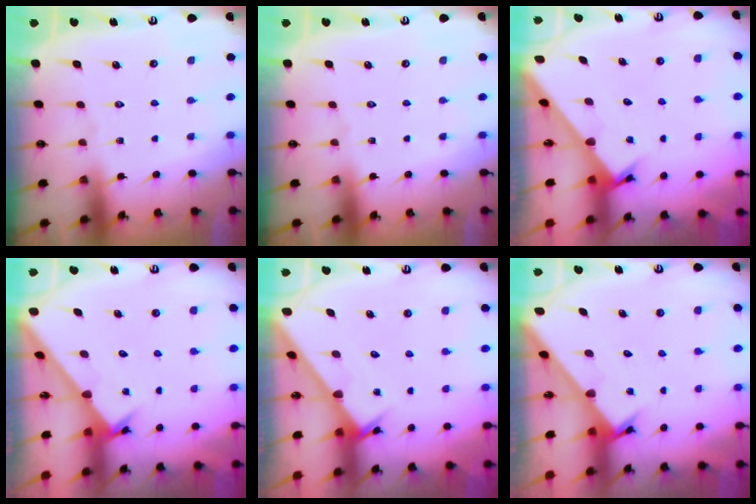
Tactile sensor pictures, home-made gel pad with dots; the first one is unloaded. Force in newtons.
{"total": 0.0}
{"total": 2.3, "press": 2.3, "slide": 0.1}
{"total": 1.7, "press": 1.7, "slide": 0.1}
{"total": 3.8, "press": 3.8, "slide": 0.3}
{"total": 2.3, "press": 2.3, "slide": 0.2}